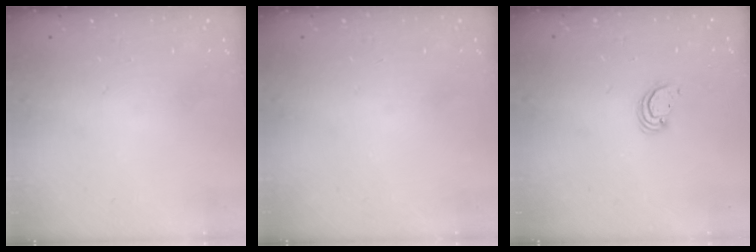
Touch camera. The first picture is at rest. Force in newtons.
{"total": 0.0}
{"total": 2.8, "press": 2.8, "slide": 0.2}